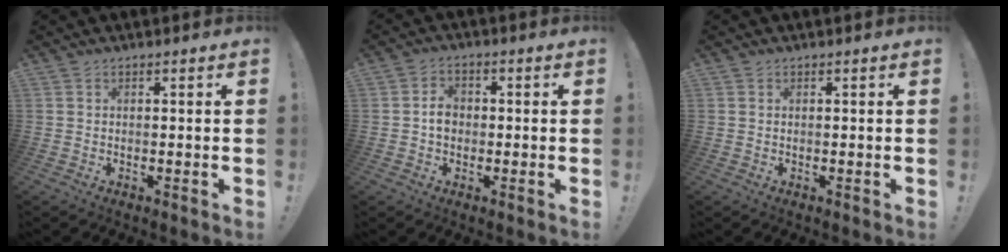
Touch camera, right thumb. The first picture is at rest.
{"total": 4.7, "force": [-0.5, 3.7, 2.7], "torque": [-0.034, 0.008, -0.010]}
{"total": 0.0}